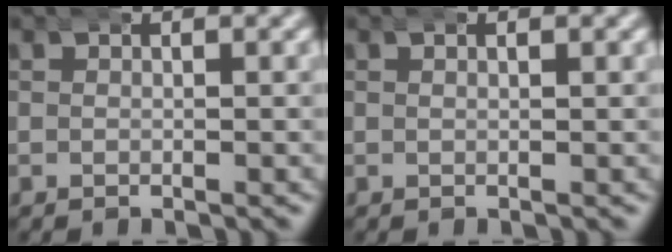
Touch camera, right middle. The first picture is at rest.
{"total": 0.5, "force": [0.2, 0.2, 0.4], "torque": [-0.004, 0.002, 0.002]}